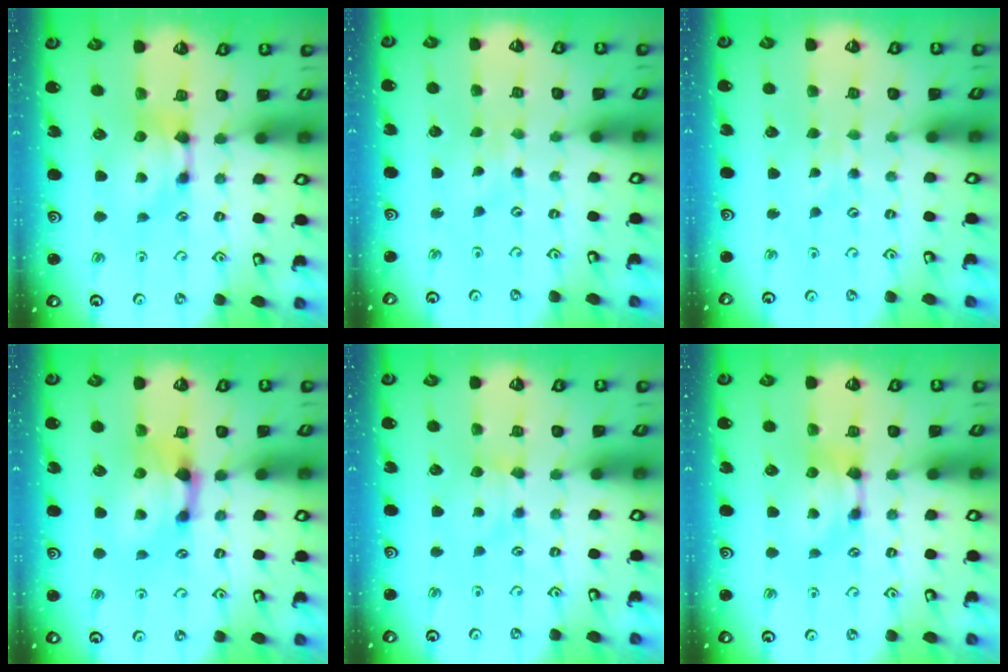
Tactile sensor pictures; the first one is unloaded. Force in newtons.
{"total": 2.7, "press": 2.6, "slide": 0.4}
{"total": 3.5, "press": 3.5, "slide": 0.4}
{"total": 1.7, "press": 1.1, "slide": 1.3}
{"total": 1.9, "press": 1.8, "slide": 0.6}
{"total": 0.0}